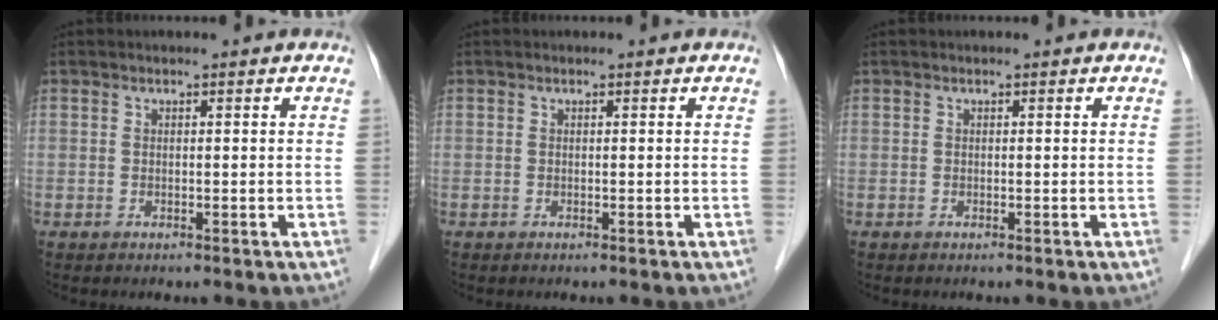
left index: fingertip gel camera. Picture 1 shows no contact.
{"total": 0.0}
{"total": 0.0}